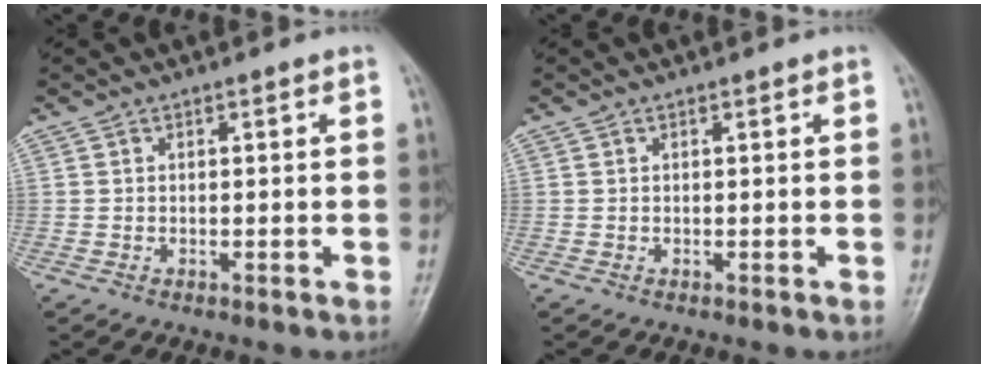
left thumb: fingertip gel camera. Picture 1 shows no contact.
{"total": 0.0}